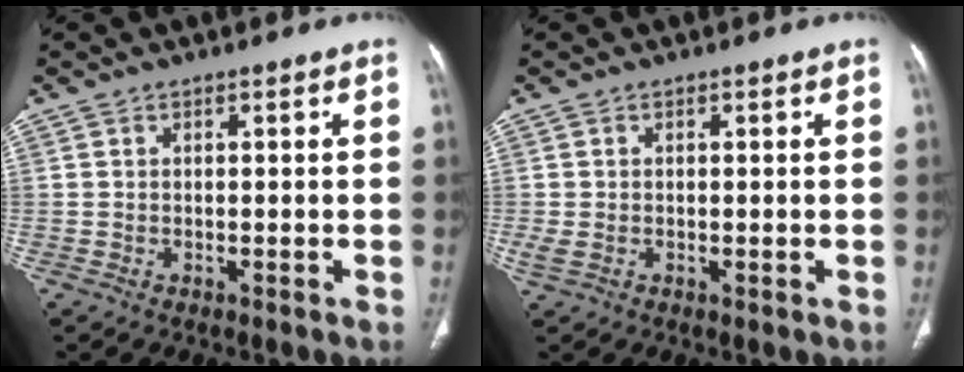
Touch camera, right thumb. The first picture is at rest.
{"total": 1.6, "force": [-0.2, 1.0, 1.3], "torque": [-0.045, 0.000, -0.002]}